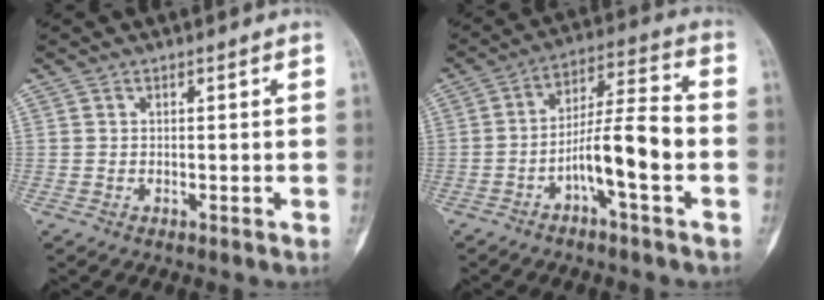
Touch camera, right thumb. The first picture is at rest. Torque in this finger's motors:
{"motor_torque": [0.26, 0.24, 0.33, -0.33, 0.10]}